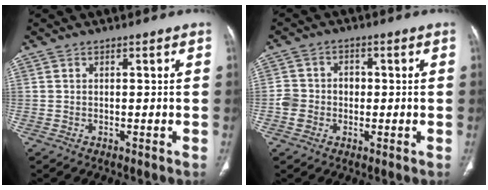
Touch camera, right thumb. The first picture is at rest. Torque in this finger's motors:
{"motor_torque": [0.84, 0.76, 0.11, 0.42, -0.01]}